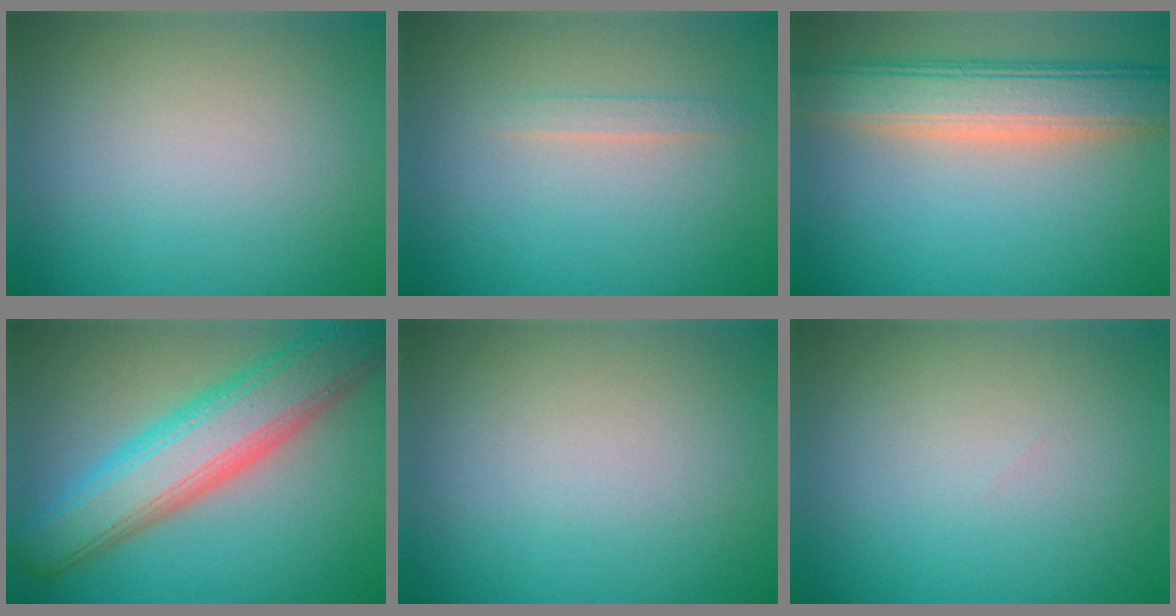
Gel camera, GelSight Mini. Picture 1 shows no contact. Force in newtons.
{"total": 1.1, "press": 1.1, "slide": 0.1}
{"total": 6.9, "press": 6.9, "slide": 0.8}
{"total": 8.8, "press": 8.8, "slide": 0.5}
{"total": 0.0}
{"total": 0.0}